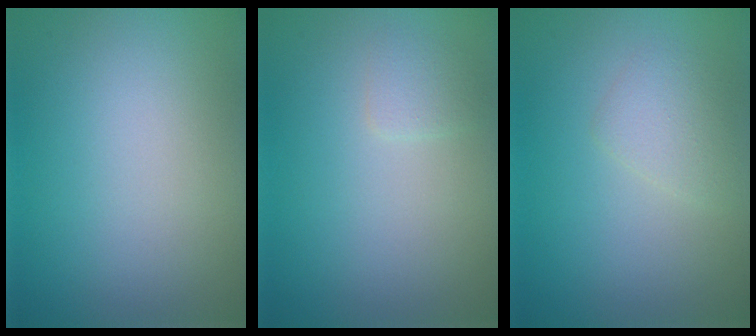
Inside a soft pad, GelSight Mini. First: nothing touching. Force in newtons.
{"total": 1.0, "press": 1.0, "slide": 0.0}
{"total": 1.7, "press": 1.7, "slide": 0.2}